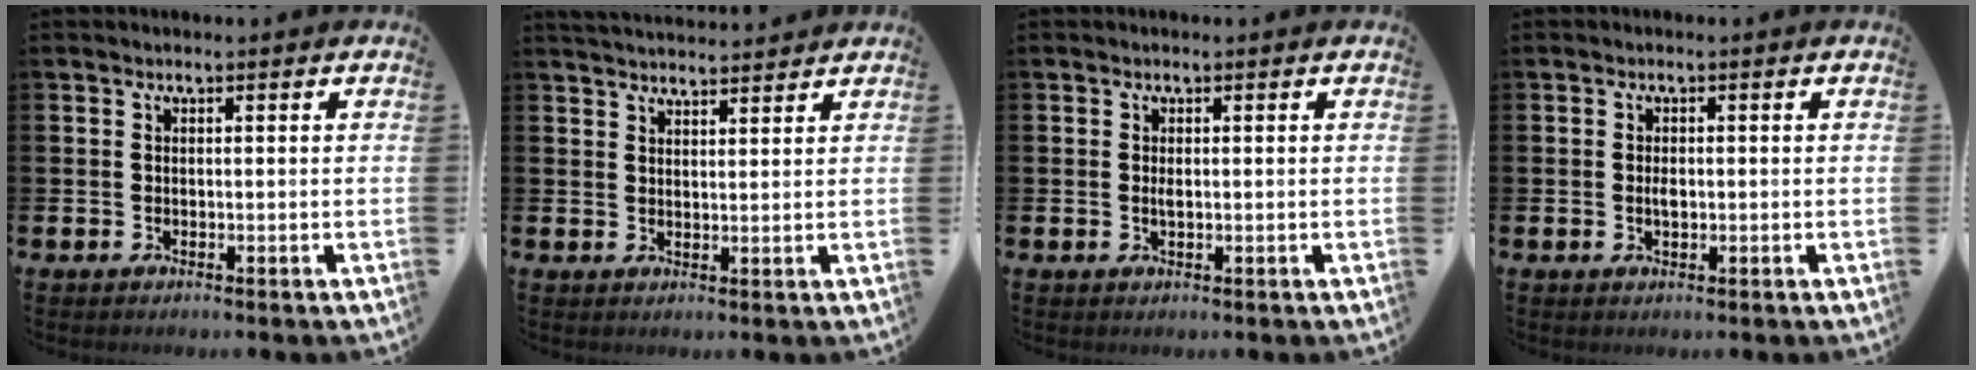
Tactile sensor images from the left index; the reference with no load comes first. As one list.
[{"total": 3.2, "force": [3.1, 0.3, 0.1], "torque": [-0.008, -0.015, 0.058]}, {"total": 0.9, "force": [0.1, 0.3, 0.8], "torque": [-0.009, -0.001, 0.000]}, {"total": 1.3, "force": [0.0, 0.6, 1.1], "torque": [-0.013, 0.000, -0.003]}]